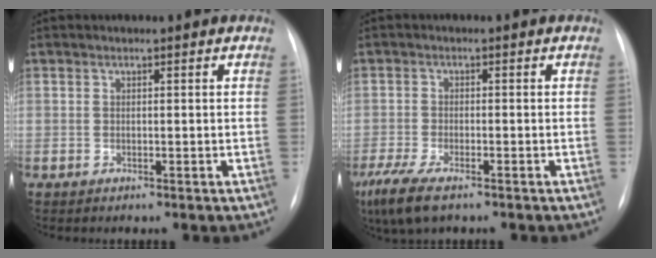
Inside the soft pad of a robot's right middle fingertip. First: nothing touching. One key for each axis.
{"total": 7.3, "fx": -5.0, "fy": 2.0, "fz": 5.0, "tx": -0.103, "ty": -0.021, "tz": -0.085}